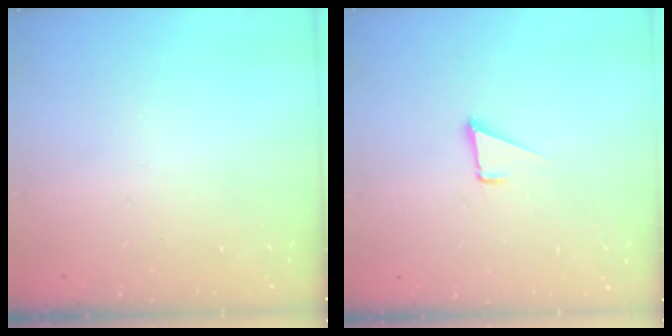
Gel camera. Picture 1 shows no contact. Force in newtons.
{"total": 1.6, "press": 1.5, "slide": 0.1}